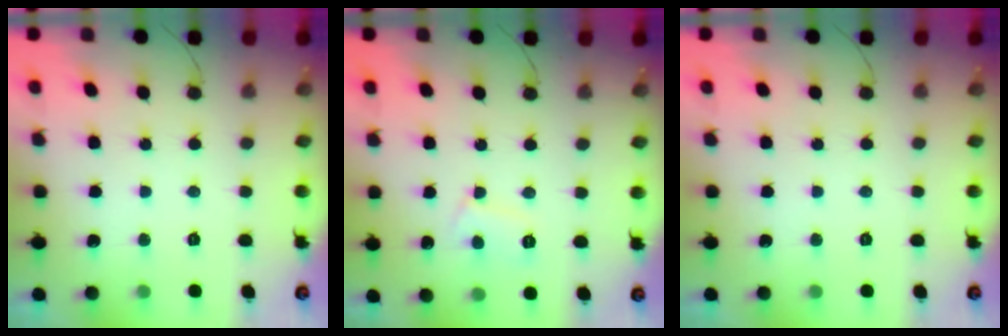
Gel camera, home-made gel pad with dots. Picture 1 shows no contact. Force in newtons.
{"total": 5.8, "press": 5.8, "slide": 0.6}
{"total": 0.0}